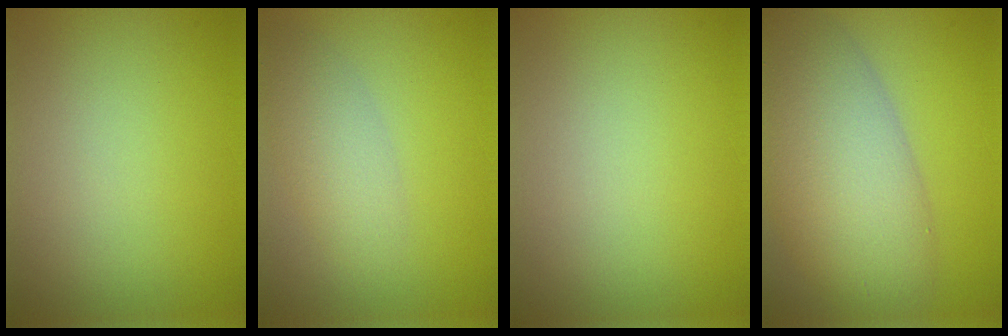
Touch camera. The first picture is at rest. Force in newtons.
{"total": 2.8, "press": 2.8, "slide": 0.2}
{"total": 0.0}
{"total": 10.3, "press": 10.3, "slide": 0.5}